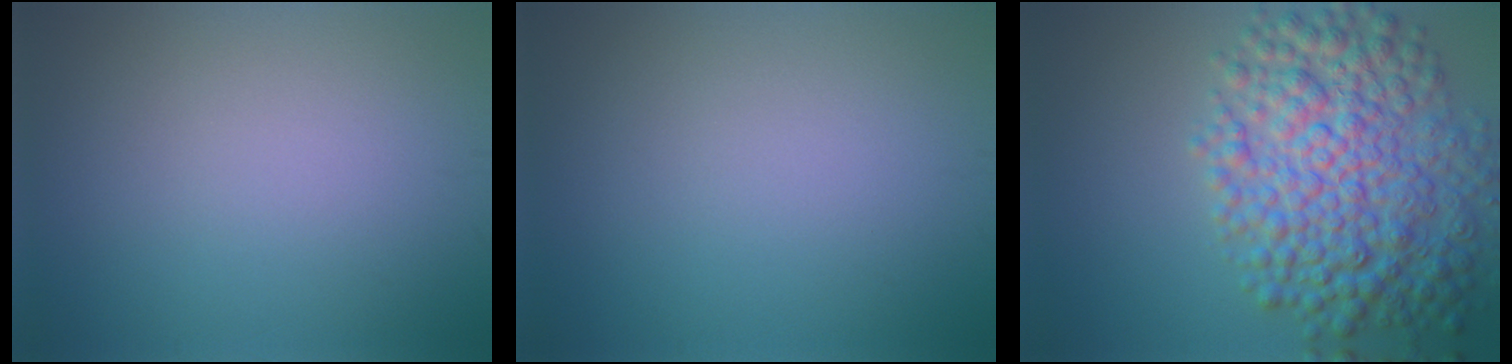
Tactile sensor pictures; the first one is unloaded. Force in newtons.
{"total": 0.0}
{"total": 9.5, "press": 9.5, "slide": 0.1}